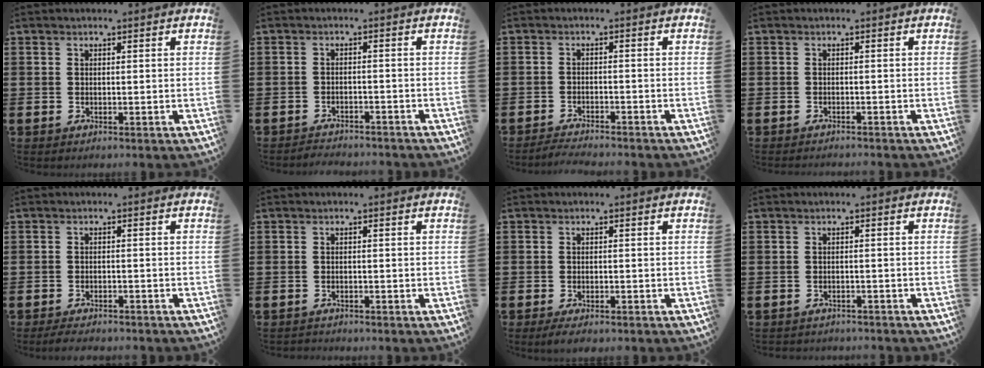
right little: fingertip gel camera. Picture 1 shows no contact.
{"total": 1.9, "force": [-1.9, 0.0, -0.3], "torque": [-0.001, 0.004, -0.043]}
{"total": 2.0, "force": [-2.0, -0.1, 0.1], "torque": [-0.004, 0.003, -0.041]}
{"total": 0.7, "force": [-0.7, 0.0, 0.0], "torque": [0.000, -0.001, -0.014]}
{"total": 1.6, "force": [-1.6, 0.2, 0.5], "torque": [-0.011, 0.005, -0.032]}
{"total": 0.6, "force": [-0.6, 0.1, -0.1], "torque": [-0.001, -0.001, -0.014]}
{"total": 1.2, "force": [-0.7, 0.4, 0.9], "torque": [-0.017, 0.001, -0.016]}
{"total": 0.9, "force": [-0.9, 0.1, -0.1], "torque": [-0.002, 0.002, -0.019]}